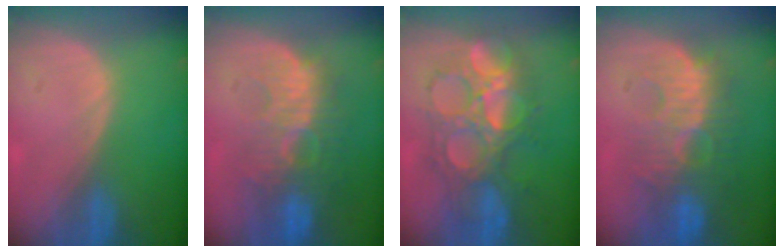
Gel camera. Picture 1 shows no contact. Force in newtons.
{"total": 10.8, "press": 9.4, "slide": 5.3}
{"total": 10.3, "press": 10.2, "slide": 0.6}
{"total": 10.2, "press": 9.7, "slide": 3.0}